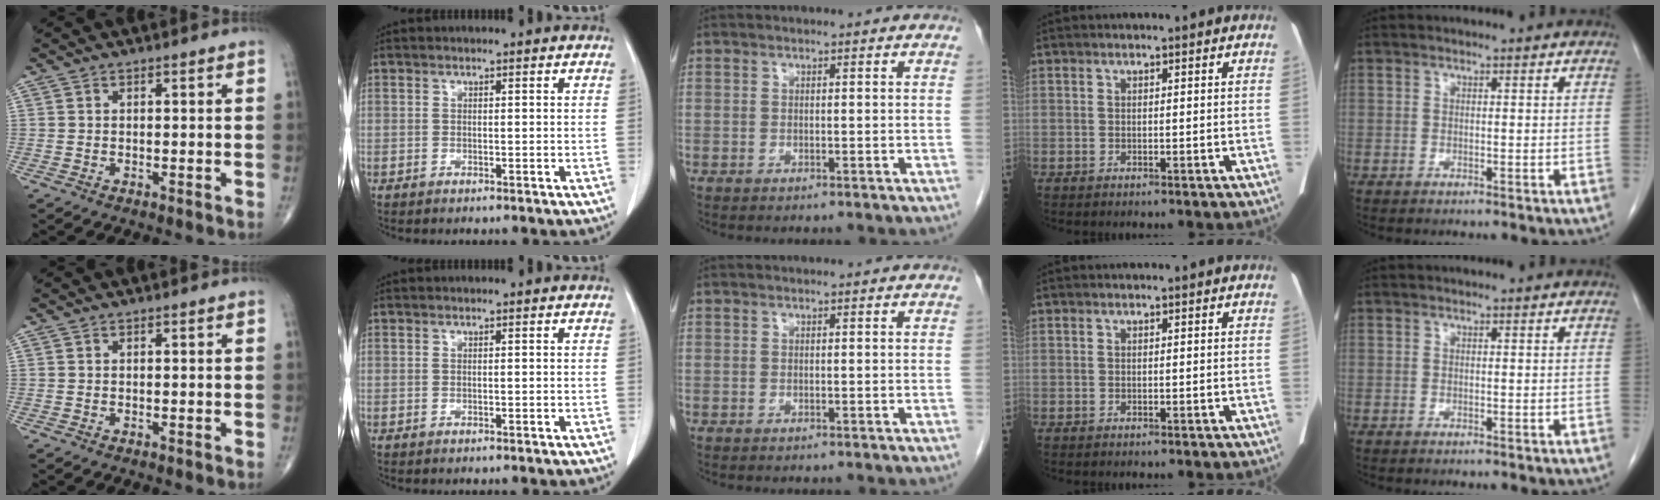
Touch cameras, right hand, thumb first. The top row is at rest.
{}